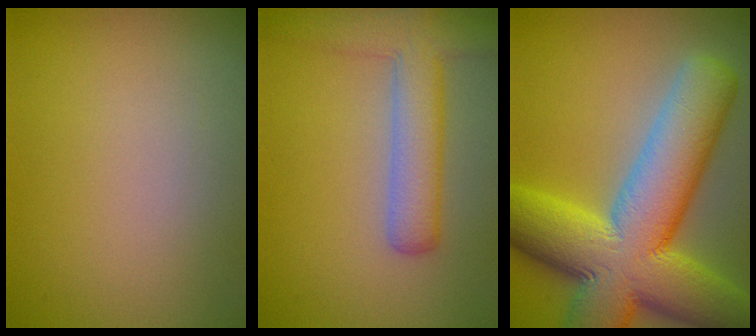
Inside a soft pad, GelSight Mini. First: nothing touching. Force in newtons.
{"total": 5.2, "press": 5.2, "slide": 0.2}
{"total": 14.3, "press": 14.2, "slide": 0.6}